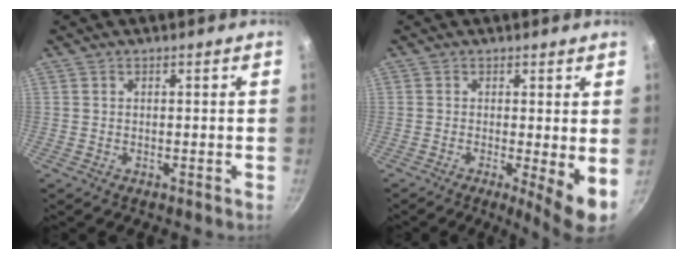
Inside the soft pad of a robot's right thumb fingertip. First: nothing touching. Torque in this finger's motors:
{"motor_torque": [-0.40, 0.36, -0.01, -0.01, 0.04]}